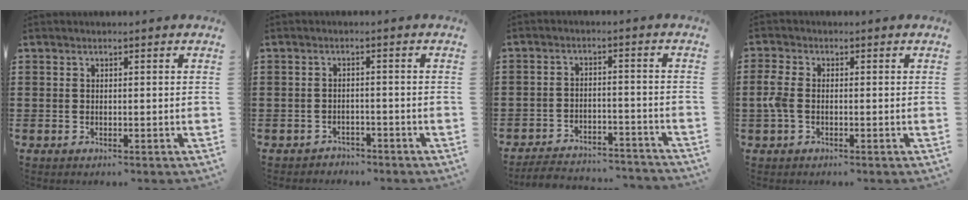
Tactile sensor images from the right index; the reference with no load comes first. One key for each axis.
{"total": 1.8, "fx": -1.8, "fy": 0.5, "fz": -0.1, "tx": -0.006, "ty": 0.001, "tz": -0.040}
{"total": 4.3, "fx": -4.2, "fy": 0.6, "fz": 0.5, "tx": -0.019, "ty": 0.001, "tz": -0.090}
{"total": 3.0, "fx": -0.6, "fy": 1.7, "fz": 2.4, "tx": -0.069, "ty": -0.005, "tz": -0.017}